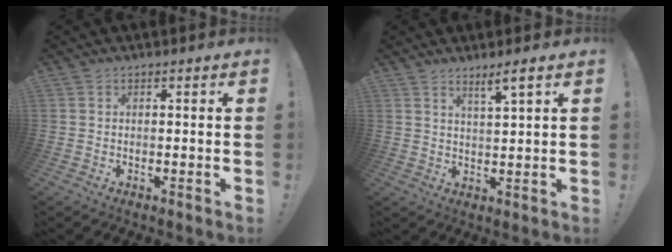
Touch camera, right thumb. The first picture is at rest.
{"total": 4.5, "force": [3.2, -0.2, 3.1], "torque": [-0.040, -0.021, 0.049]}